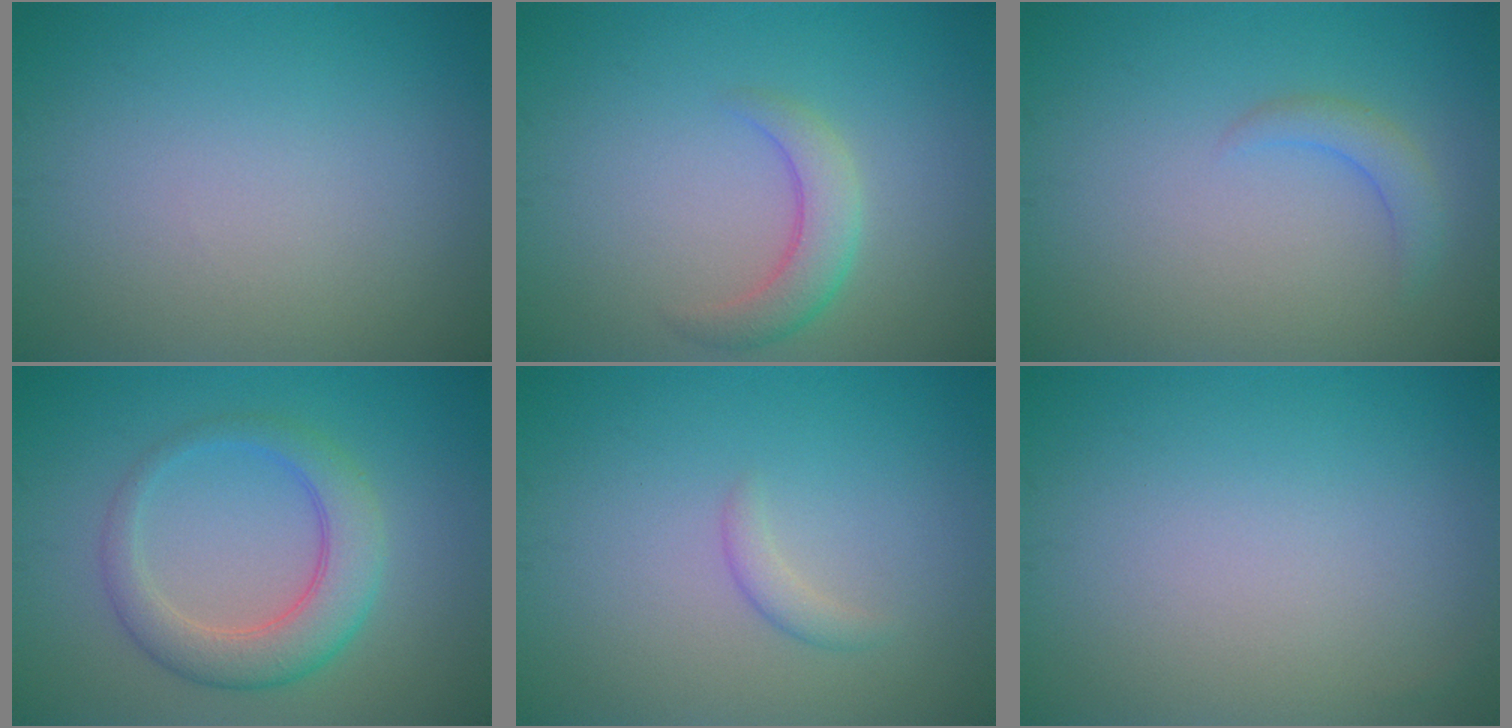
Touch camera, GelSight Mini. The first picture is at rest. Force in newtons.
{"total": 2.9, "press": 2.9, "slide": 0.1}
{"total": 1.7, "press": 1.7, "slide": 0.3}
{"total": 4.8, "press": 4.8, "slide": 0.1}
{"total": 1.1, "press": 1.1, "slide": 0.0}
{"total": 0.0}